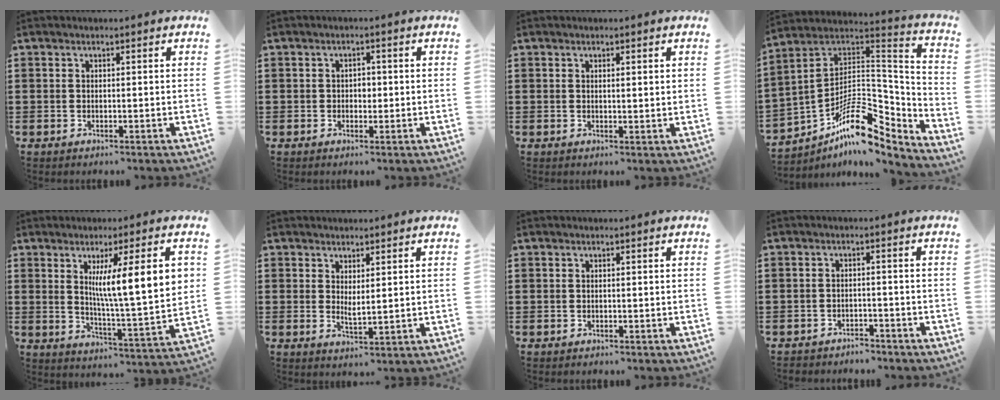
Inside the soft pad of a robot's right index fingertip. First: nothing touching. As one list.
[{"total": 1.3, "force": [-0.1, 0.9, 0.9], "torque": [-0.018, 0.005, -0.003]}, {"total": 0.7, "force": [0.4, 0.0, 0.6], "torque": [-0.011, 0.000, 0.007]}, {"total": 12.1, "force": [-6.6, 6.0, 8.2], "torque": [-0.131, 0.000, -0.126]}, {"total": 11.2, "force": [3.9, 1.1, 10.4], "torque": [-0.184, -0.010, 0.060]}, {"total": 1.9, "force": [1.4, 0.4, 1.3], "torque": [-0.029, 0.000, 0.027]}, {"total": 0.0}, {"total": 2.2, "force": [-2.2, 0.2, -0.3], "torque": [-0.004, 0.001, -0.050]}]